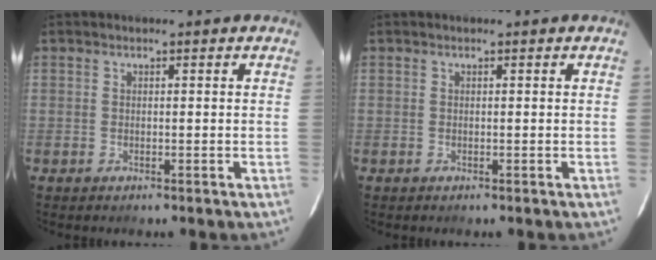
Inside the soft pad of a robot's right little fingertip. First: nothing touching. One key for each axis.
{"total": 0.0}